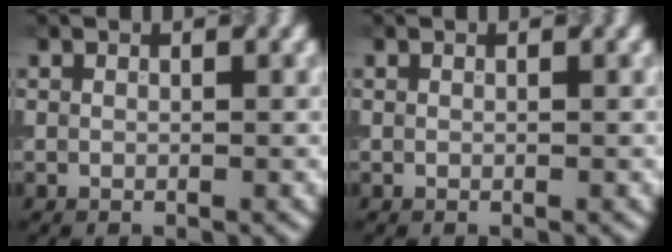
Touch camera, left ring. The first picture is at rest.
{"total": 0.0}